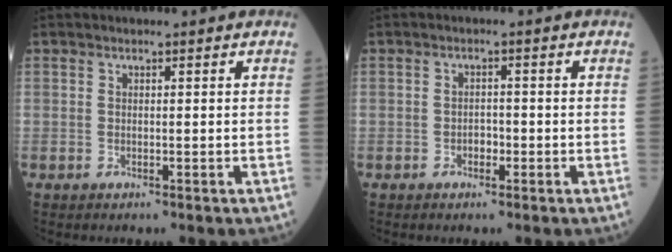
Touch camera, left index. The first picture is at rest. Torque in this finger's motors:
{"motor_torque": [0.15, 0.07, 0.00, 0.00]}